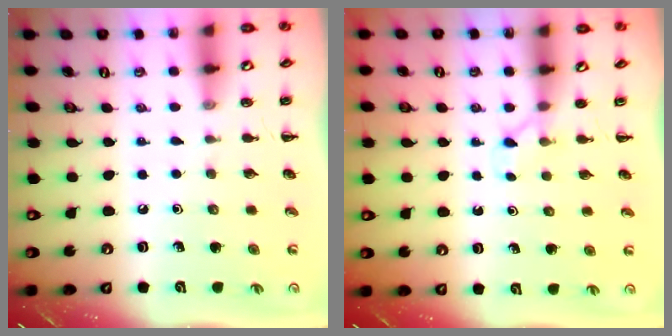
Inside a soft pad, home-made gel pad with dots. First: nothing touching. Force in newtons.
{"total": 2.4, "press": 2.3, "slide": 0.7}